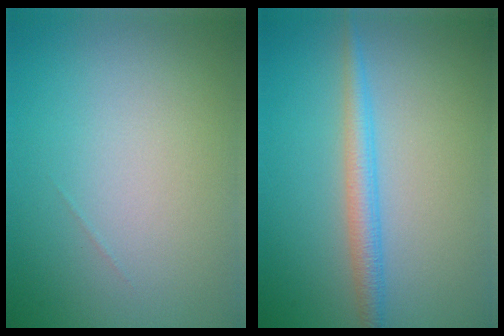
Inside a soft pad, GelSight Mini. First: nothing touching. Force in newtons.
{"total": 2.5, "press": 2.5, "slide": 0.1}